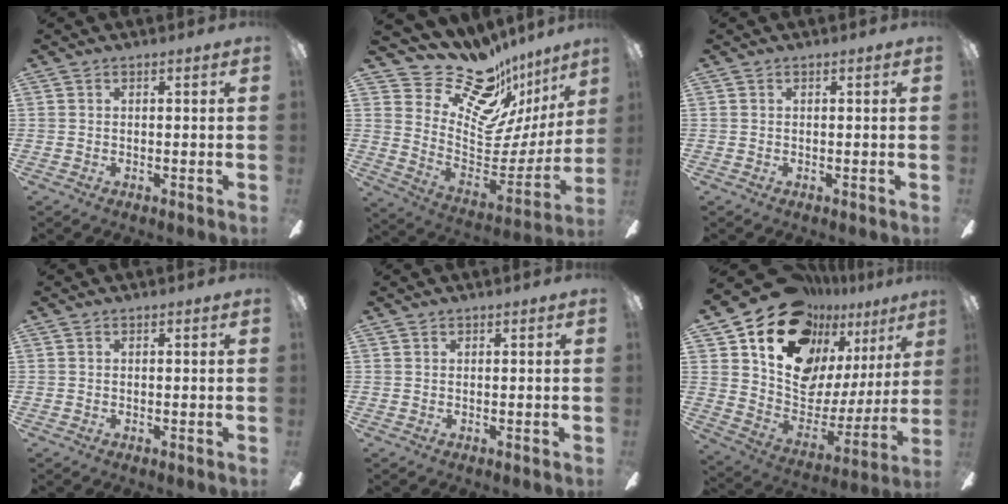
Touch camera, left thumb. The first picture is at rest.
{"total": 18.3, "force": [15.1, 7.8, 6.7], "torque": [-0.092, -0.143, 0.265]}
{"total": 0.0}
{"total": 0.0}
{"total": 0.0}
{"total": 16.5, "force": [11.6, 10.2, 5.8], "torque": [-0.102, -0.096, 0.215]}